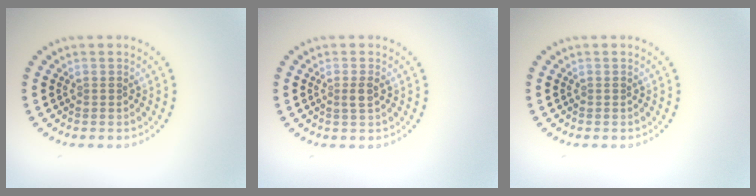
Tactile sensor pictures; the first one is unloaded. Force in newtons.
{"total": 1.2, "press": 1.1, "slide": 0.6}
{"total": 0.0}